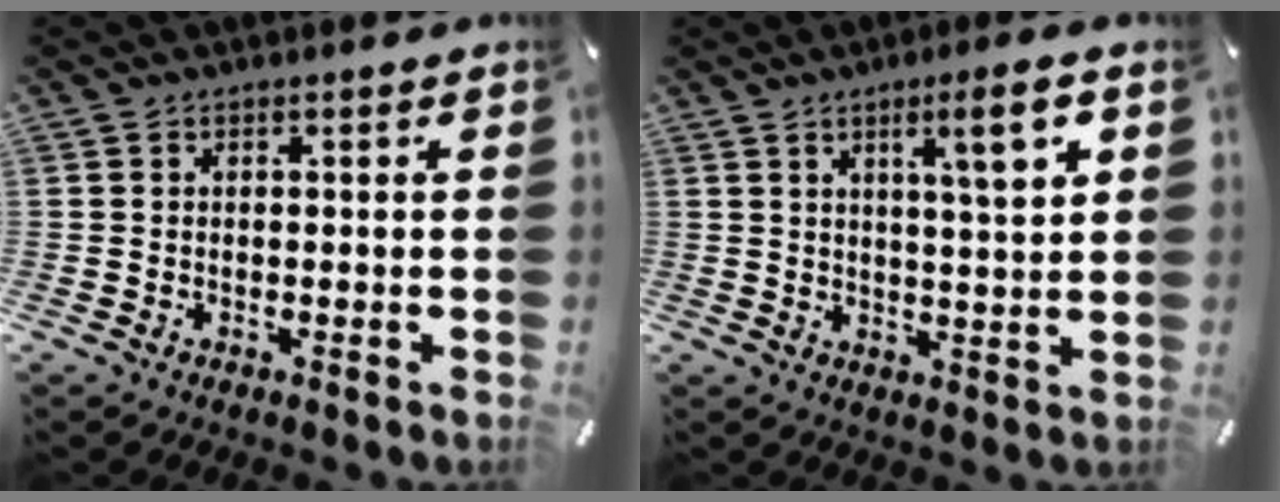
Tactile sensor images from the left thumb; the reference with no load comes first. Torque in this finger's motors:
{"motor_torque": [1.35, 1.36, 0.85, -0.82, 0.03]}